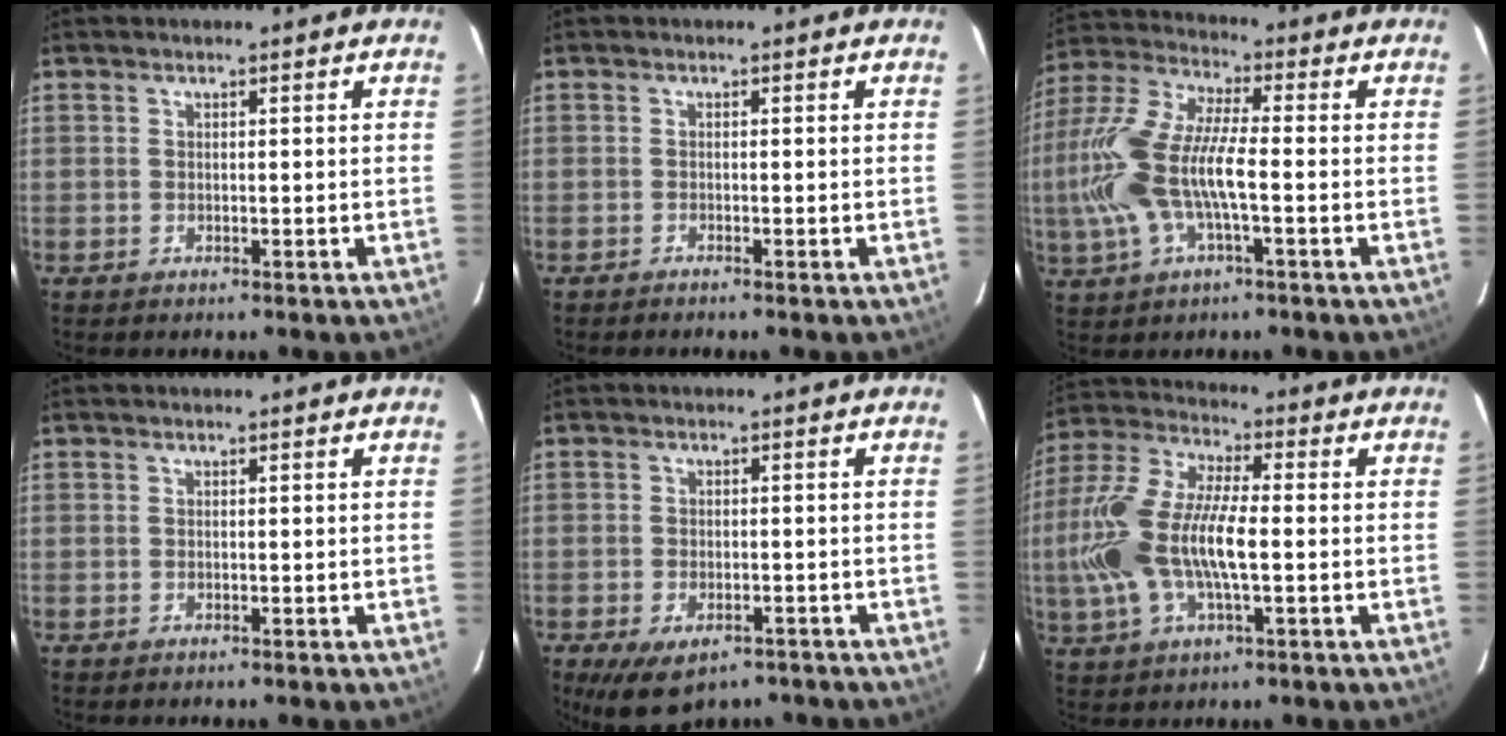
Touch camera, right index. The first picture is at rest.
{"total": 0.7, "force": [-0.6, -0.1, 0.2], "torque": [-0.003, -0.002, -0.013]}
{"total": 16.8, "force": [-2.8, 5.5, 15.6], "torque": [-0.324, 0.000, -0.057]}
{"total": 0.0}
{"total": 9.3, "force": [-6.1, 4.7, 5.3], "torque": [-0.108, -0.023, -0.088]}
{"total": 17.5, "force": [-2.0, 6.3, 16.2], "torque": [-0.338, 0.001, -0.042]}